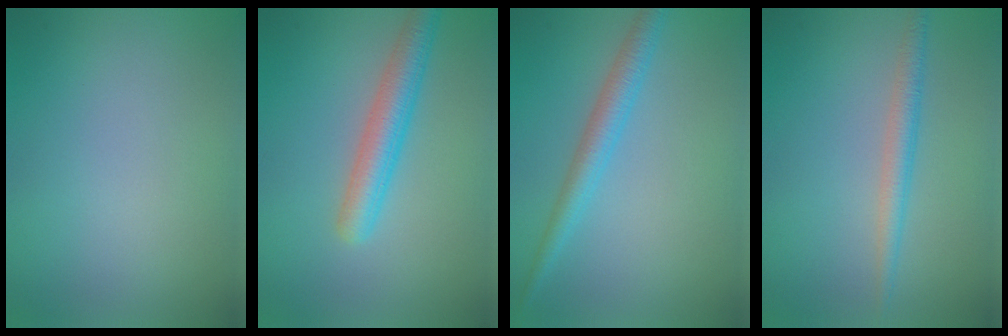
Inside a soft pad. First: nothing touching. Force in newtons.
{"total": 3.8, "press": 3.8, "slide": 0.1}
{"total": 2.7, "press": 2.7, "slide": 0.2}
{"total": 2.1, "press": 2.1, "slide": 0.1}